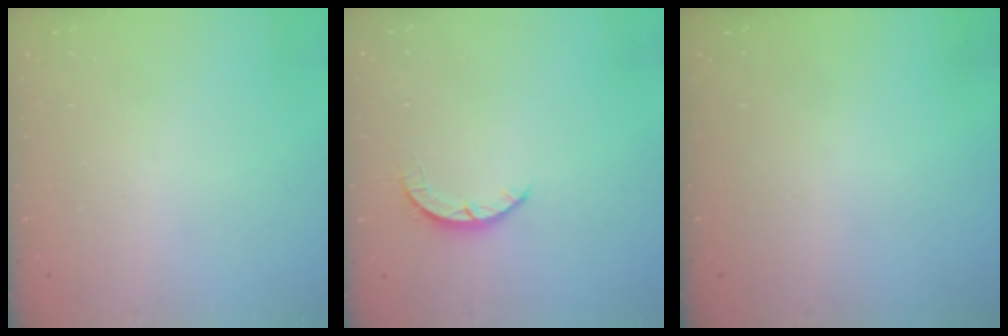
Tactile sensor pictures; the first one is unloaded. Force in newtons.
{"total": 2.5, "press": 2.4, "slide": 0.4}
{"total": 0.0}